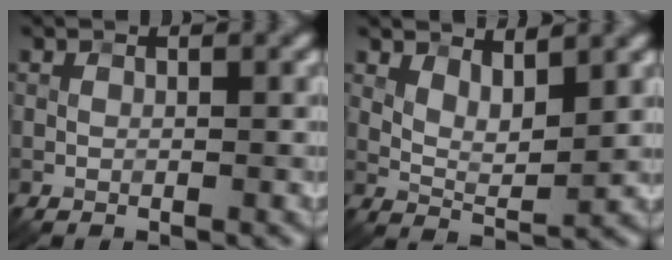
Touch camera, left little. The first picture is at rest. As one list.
[{"total": 3.4, "force": [2.0, 1.3, 2.5], "torque": [-0.048, -0.006, 0.036]}]